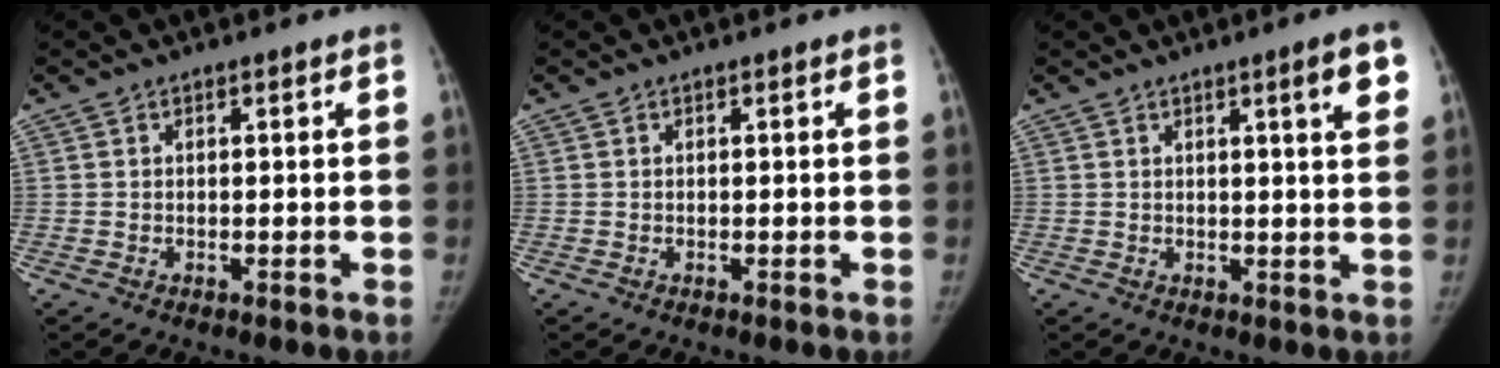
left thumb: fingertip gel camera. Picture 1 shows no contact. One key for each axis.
{"total": 0.0}
{"total": 5.1, "fx": 2.5, "fy": 0.4, "fz": 4.5, "tx": -0.054, "ty": -0.011, "tz": 0.032}